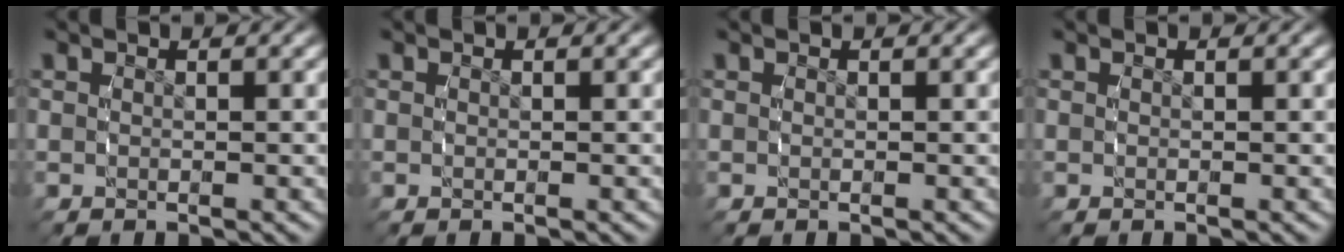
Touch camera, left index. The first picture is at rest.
{"total": 0.0}
{"total": 0.0}
{"total": 0.0}